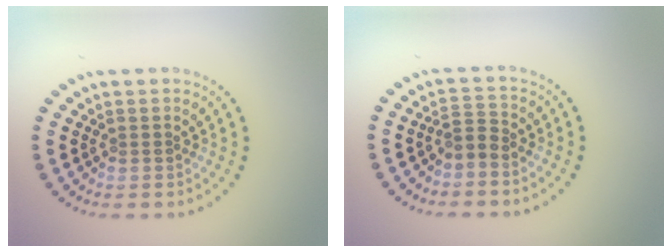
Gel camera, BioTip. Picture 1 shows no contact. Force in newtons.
{"total": 1.7, "press": 1.2, "slide": 1.1}